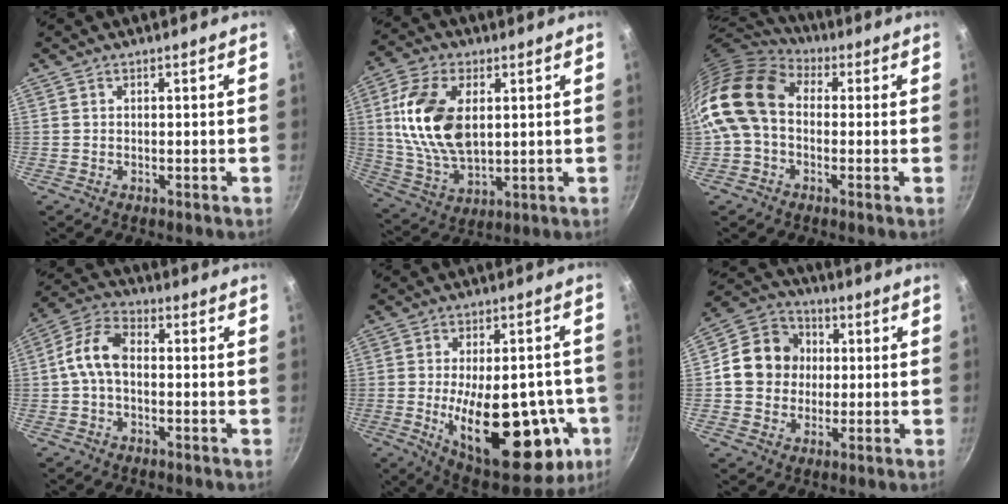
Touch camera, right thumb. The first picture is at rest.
{"total": 16.1, "force": [3.1, 9.4, 12.7], "torque": [-0.231, -0.009, 0.065]}
{"total": 14.8, "force": [0.3, 10.9, 10.1], "torque": [-0.179, 0.030, -0.014]}
{"total": 8.3, "force": [-0.5, 5.0, 6.6], "torque": [-0.123, 0.034, -0.023]}
{"total": 26.2, "force": [-6.2, 12.5, 22.2], "torque": [-0.271, -0.001, -0.069]}
{"total": 12.3, "force": [0.8, 11.1, 5.4], "torque": [-0.061, 0.019, -0.001]}